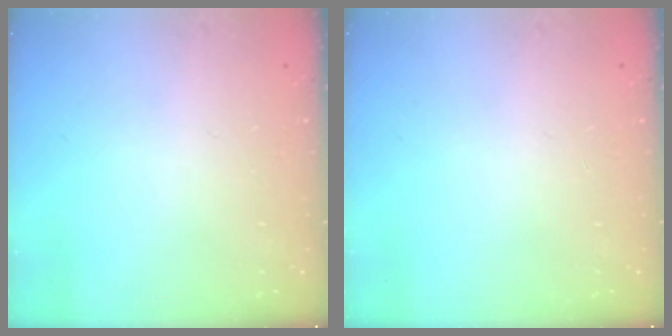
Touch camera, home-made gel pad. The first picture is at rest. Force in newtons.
{"total": 0.0}